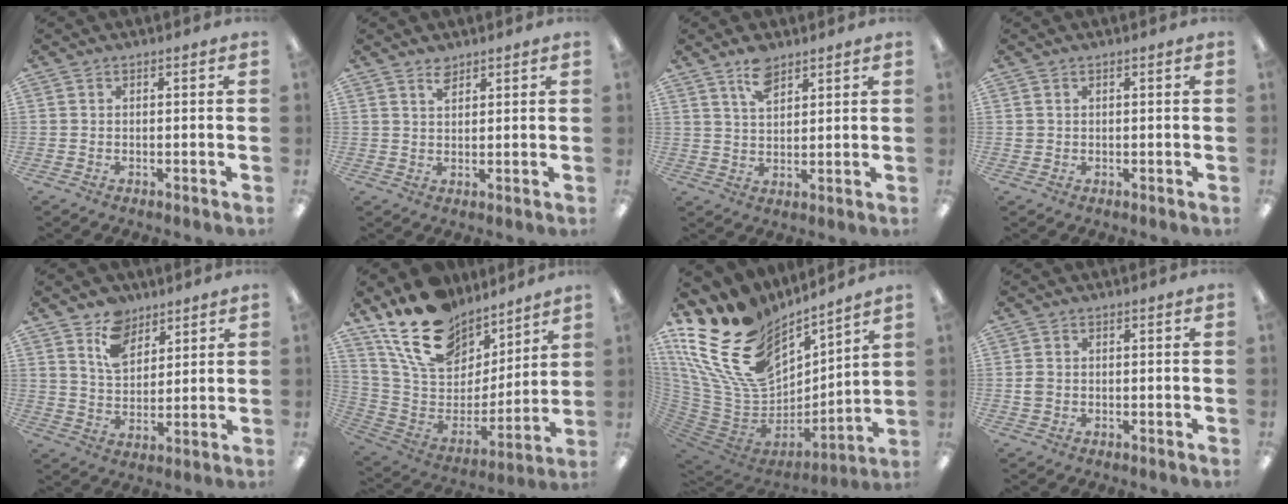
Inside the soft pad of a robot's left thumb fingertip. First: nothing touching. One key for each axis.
{"total": 3.2, "fx": 2.5, "fy": 1.4, "fz": 1.4, "tx": -0.024, "ty": -0.004, "tz": 0.045}
{"total": 6.9, "fx": 4.9, "fy": 3.1, "fz": 3.7, "tx": -0.068, "ty": -0.015, "tz": 0.089}
{"total": 0.8, "fx": 0.4, "fy": 0.6, "fz": 0.1, "tx": -0.003, "ty": 0.003, "tz": 0.006}
{"total": 9.7, "fx": 6.7, "fy": 6.1, "fz": 3.5, "tx": -0.064, "ty": -0.029, "tz": 0.126}
{"total": 20.5, "fx": 14.5, "fy": 11.6, "fz": 8.8, "tx": -0.161, "ty": -0.092, "tz": 0.267}
{"total": 22.8, "fx": 11.8, "fy": 14.1, "fz": 13.5, "tx": -0.297, "ty": -0.082, "tz": 0.235}
{"total": 1.8, "fx": 0.0, "fy": 1.5, "fz": 0.9, "tx": -0.017, "ty": 0.003, "tz": -0.001}